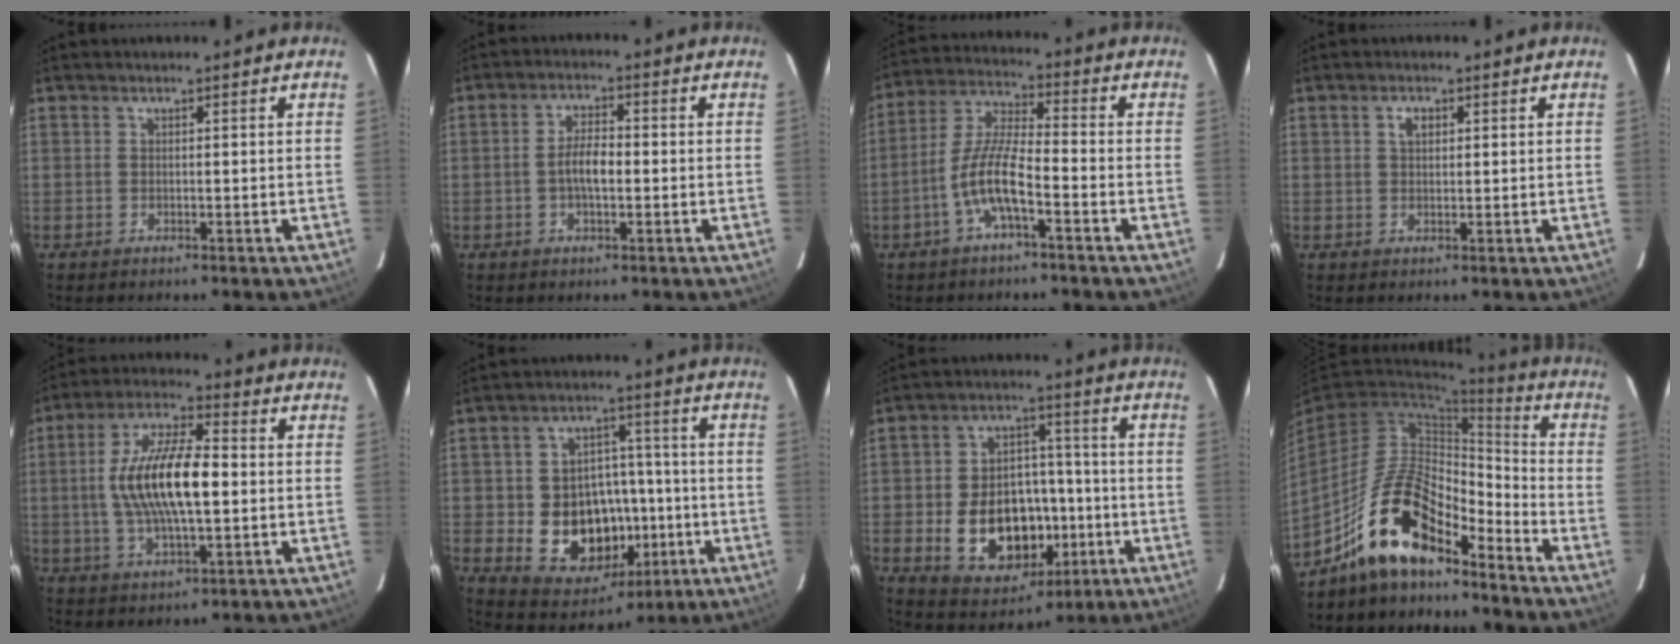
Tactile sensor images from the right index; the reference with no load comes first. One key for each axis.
{"total": 4.5, "fx": -0.8, "fy": 1.7, "fz": 4.1, "tx": -0.080, "ty": 0.008, "tz": -0.015}
{"total": 8.8, "fx": -4.0, "fy": 1.7, "fz": 7.7, "tx": -0.167, "ty": 0.006, "tz": -0.079}
{"total": 2.3, "fx": 0.8, "fy": 1.4, "fz": 1.6, "tx": -0.027, "ty": 0.006, "tz": 0.014}
{"total": 15.2, "fx": 0.0, "fy": 5.0, "fz": 14.3, "tx": -0.277, "ty": 0.010, "tz": -0.001}
{"total": 16.1, "fx": -3.5, "fy": 12.7, "fz": 9.3, "tx": -0.196, "ty": 0.015, "tz": -0.029}
{"total": 16.7, "fx": -4.0, "fy": 11.7, "fz": 11.3, "tx": -0.228, "ty": 0.018, "tz": -0.038}
{"total": 14.3, "fx": -10.8, "fy": 5.1, "fz": 7.9, "tx": -0.155, "ty": 0.021, "tz": -0.200}